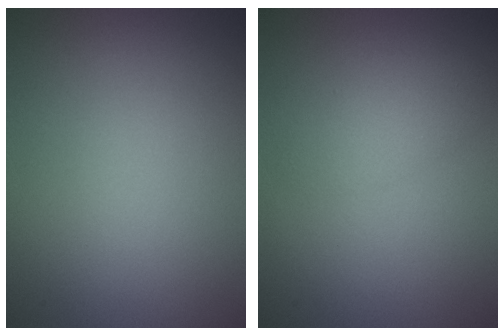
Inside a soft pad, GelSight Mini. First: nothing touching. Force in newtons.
{"total": 2.0, "press": 2.0, "slide": 0.1}